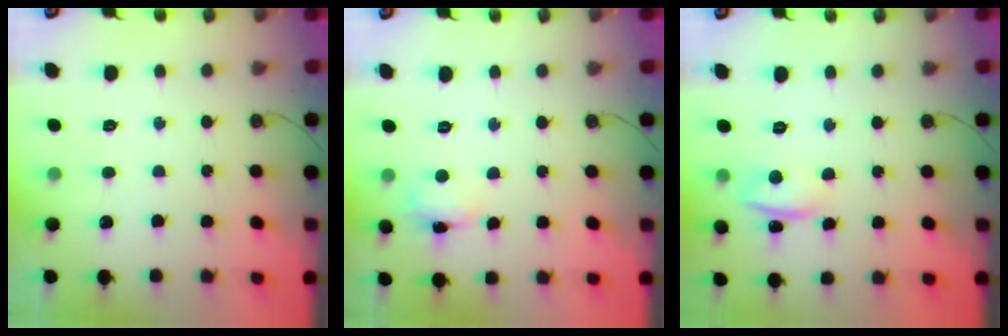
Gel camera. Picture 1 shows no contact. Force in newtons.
{"total": 3.8, "press": 3.7, "slide": 0.2}
{"total": 1.4, "press": 1.2, "slide": 0.7}